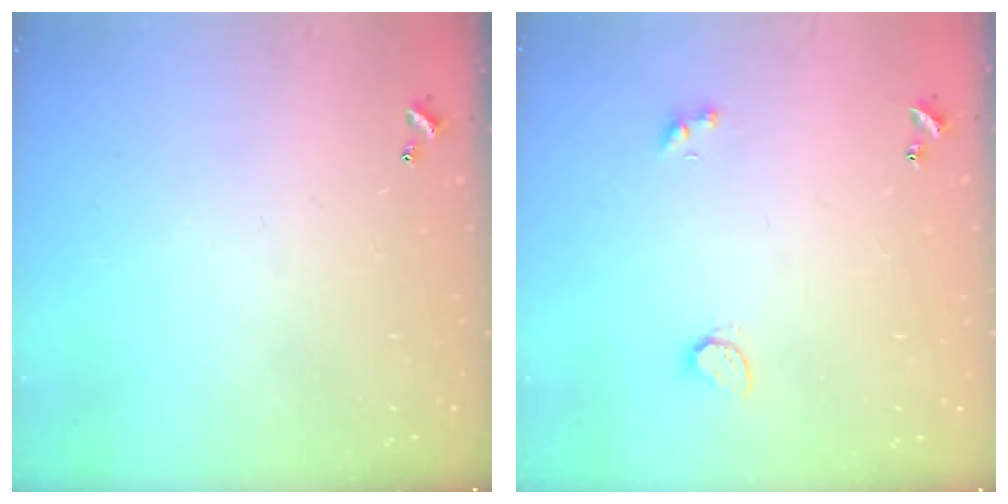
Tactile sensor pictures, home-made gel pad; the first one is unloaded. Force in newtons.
{"total": 2.3, "press": 2.3, "slide": 0.5}